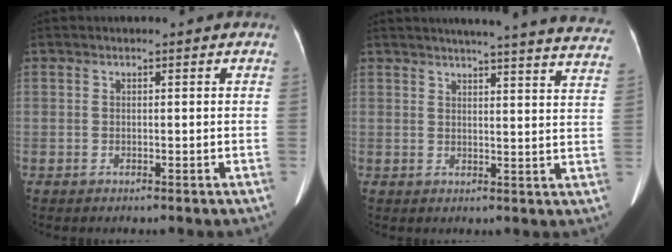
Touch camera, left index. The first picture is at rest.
{"total": 25.7, "force": [23.8, 1.0, 9.6], "torque": [-0.130, -0.065, 0.264]}